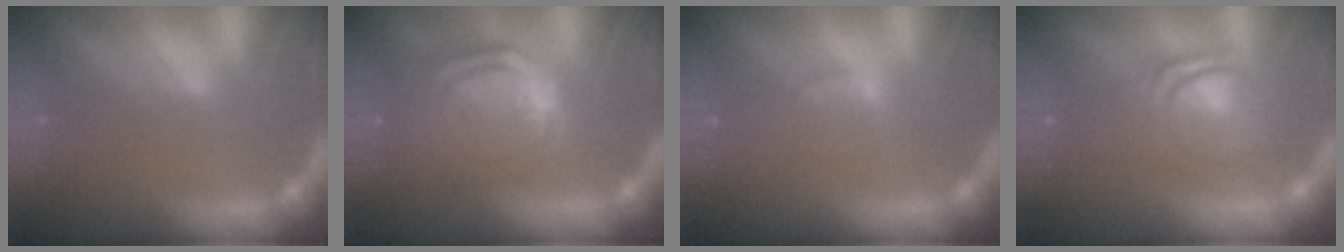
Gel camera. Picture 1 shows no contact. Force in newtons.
{"total": 9.5}
{"total": 1.9}
{"total": 5.6}